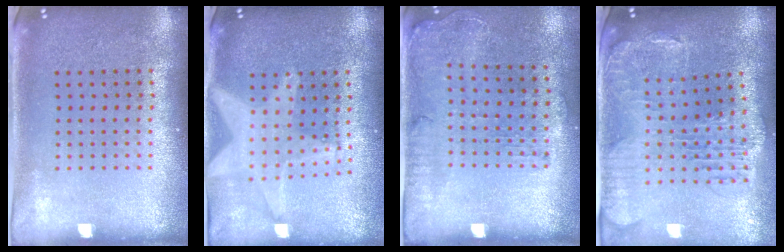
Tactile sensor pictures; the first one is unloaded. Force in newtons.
{"total": 2.1, "press": 1.7, "slide": 1.2}
{"total": 1.3, "press": 1.2, "slide": 0.6}
{"total": 1.8, "press": 1.6, "slide": 0.7}